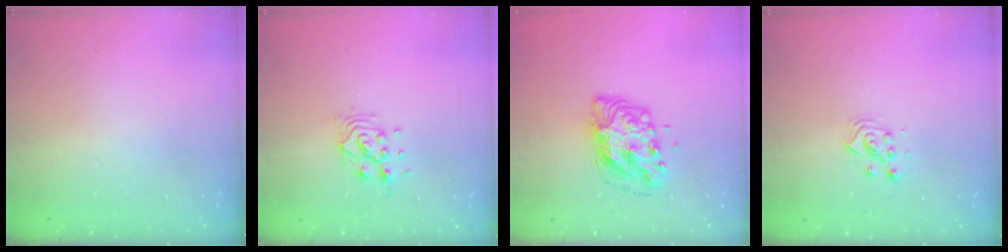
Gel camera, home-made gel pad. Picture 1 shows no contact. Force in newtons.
{"total": 8.4, "press": 8.4, "slide": 0.6}
{"total": 10.5, "press": 10.4, "slide": 1.0}
{"total": 2.9, "press": 2.9, "slide": 0.4}